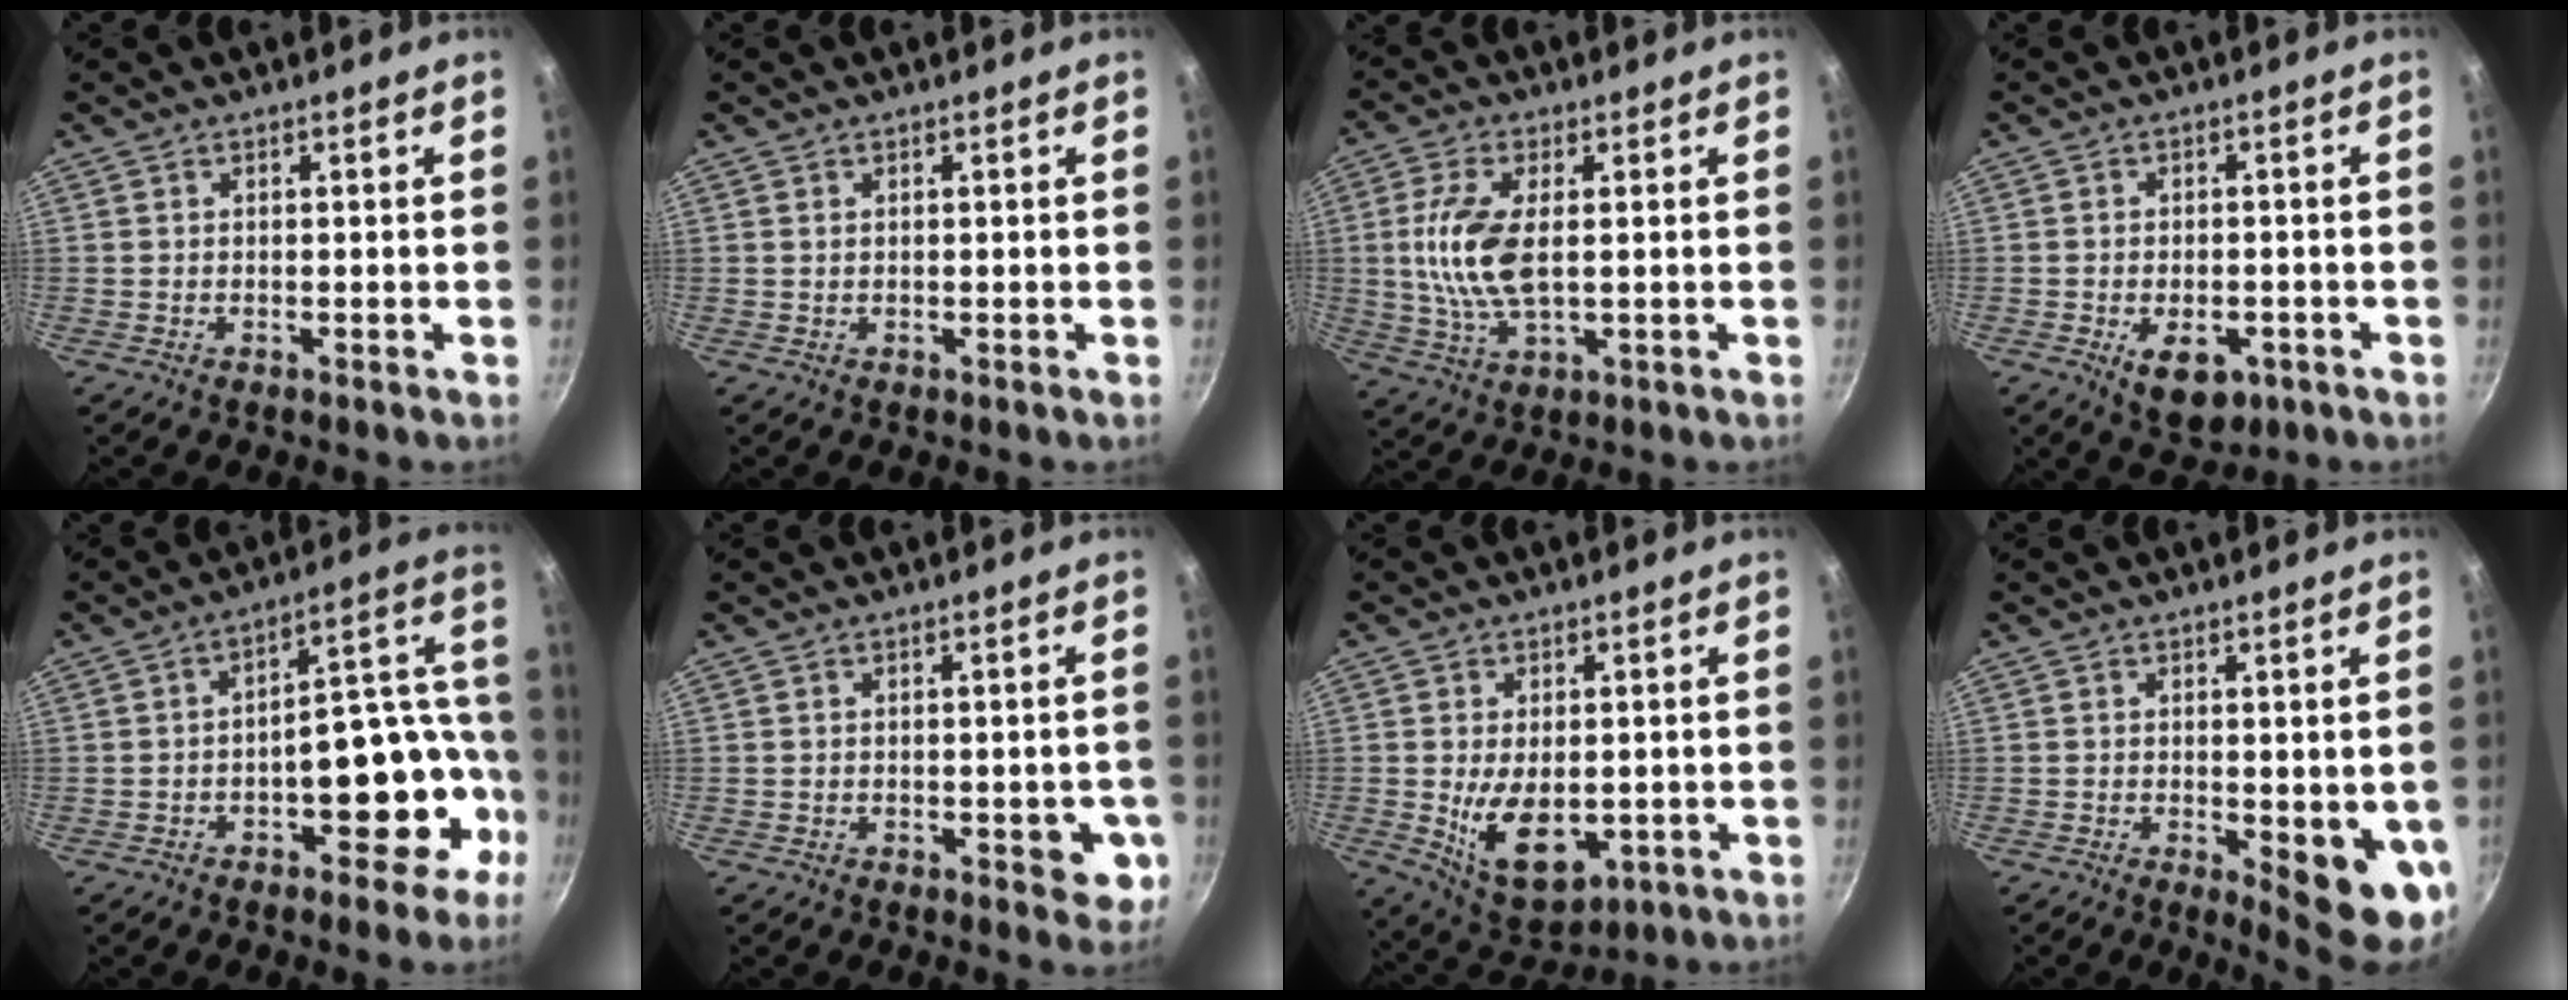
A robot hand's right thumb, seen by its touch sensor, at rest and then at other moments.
{"total": 0.0}
{"total": 9.8, "force": [0.6, 4.3, 8.8], "torque": [-0.185, -0.001, 0.011]}
{"total": 7.6, "force": [-2.9, 4.6, 5.4], "torque": [-0.064, 0.007, -0.030]}
{"total": 16.6, "force": [-4.4, 9.2, 13.1], "torque": [-0.103, 0.081, -0.049]}
{"total": 5.4, "force": [-1.4, 2.8, 4.5], "torque": [-0.032, 0.000, -0.016]}
{"total": 11.3, "force": [-1.3, 6.8, 8.9], "torque": [-0.130, -0.014, 0.002]}
{"total": 9.5, "force": [-1.3, 2.9, 9.0], "torque": [-0.093, -0.015, -0.009]}